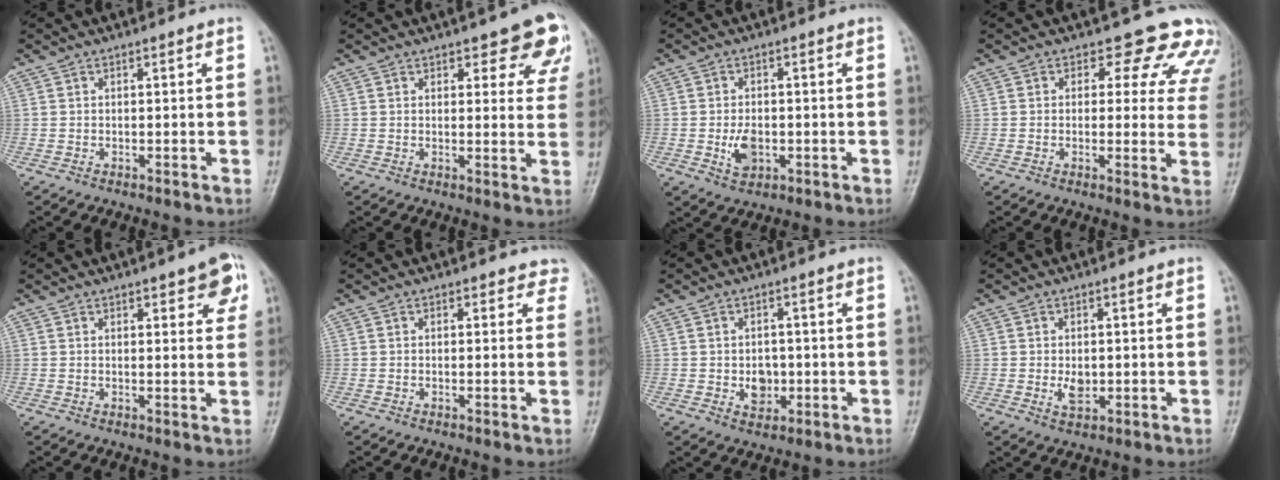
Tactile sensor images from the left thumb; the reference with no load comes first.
{"total": 9.2, "force": [5.4, 3.9, 6.3], "torque": [-0.031, -0.023, 0.060]}
{"total": 4.9, "force": [-1.0, 3.2, 3.5], "torque": [-0.053, -0.001, -0.014]}
{"total": 10.8, "force": [8.7, 5.5, 3.0], "torque": [0.024, -0.040, 0.066]}
{"total": 6.7, "force": [3.4, 2.5, 5.2], "torque": [-0.040, -0.010, 0.035]}
{"total": 2.7, "force": [2.1, 1.6, 0.3], "torque": [0.031, -0.007, 0.006]}
{"total": 4.2, "force": [-0.6, 3.3, 2.6], "torque": [-0.018, 0.002, -0.004]}
{"total": 3.1, "force": [-0.2, 2.0, 2.4], "torque": [-0.036, -0.006, 0.000]}